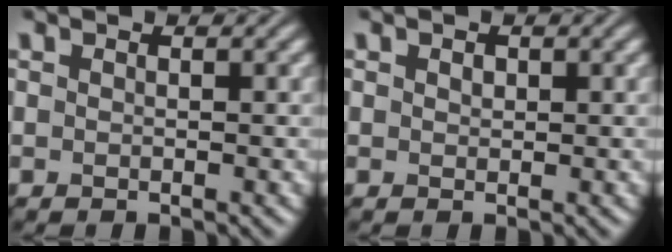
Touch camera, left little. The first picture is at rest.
{"total": 0.7, "force": [0.3, 0.5, 0.4], "torque": [-0.008, 0.000, 0.004]}